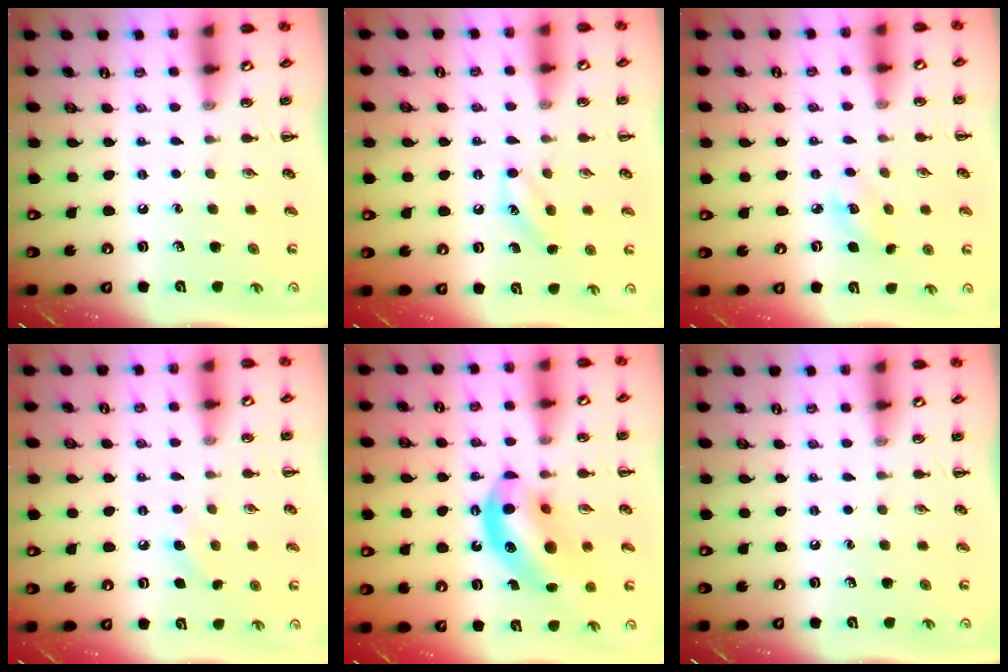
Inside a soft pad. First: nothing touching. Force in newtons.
{"total": 7.7, "press": 7.4, "slide": 1.9}
{"total": 4.5, "press": 4.4, "slide": 1.0}
{"total": 6.6, "press": 6.2, "slide": 2.1}
{"total": 12.9, "press": 12.5, "slide": 3.3}
{"total": 0.0}